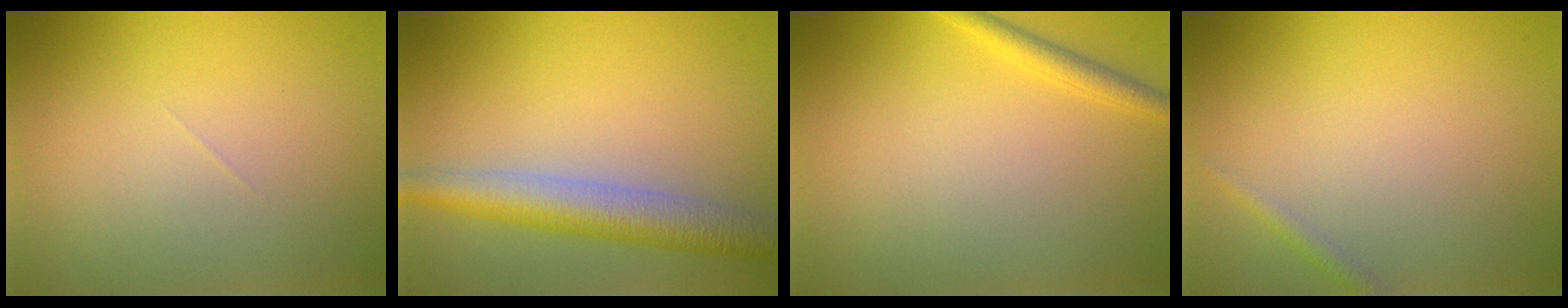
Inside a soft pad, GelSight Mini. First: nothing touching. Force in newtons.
{"total": 5.5, "press": 5.5, "slide": 0.4}
{"total": 1.6, "press": 1.6, "slide": 0.1}
{"total": 0.9, "press": 0.9, "slide": 0.0}